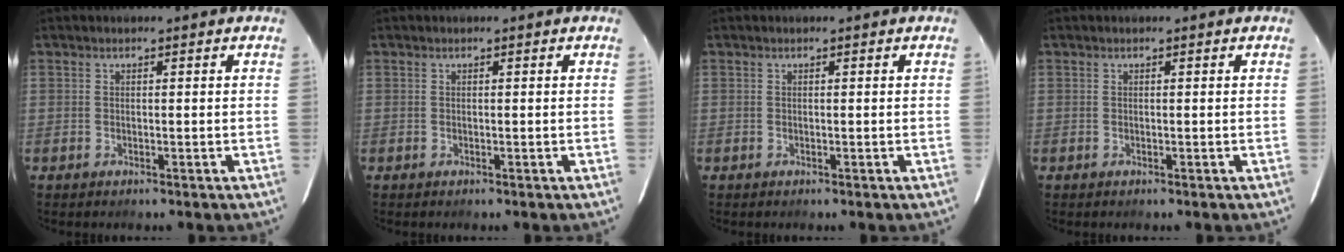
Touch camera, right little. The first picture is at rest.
{"total": 0.0}
{"total": 0.0}
{"total": 0.0}